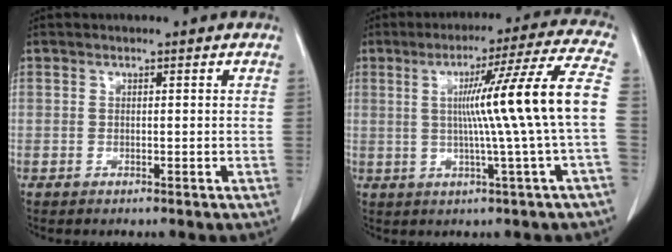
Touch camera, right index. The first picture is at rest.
{"total": 14.2, "force": [0.0, -2.6, 14.0], "torque": [-0.202, 0.010, 0.002]}